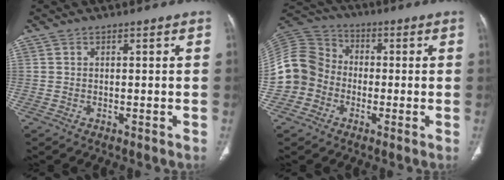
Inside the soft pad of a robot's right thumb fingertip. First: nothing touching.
{"total": 11.8, "force": [-2.9, 10.6, 4.3], "torque": [-0.079, 0.041, -0.063]}